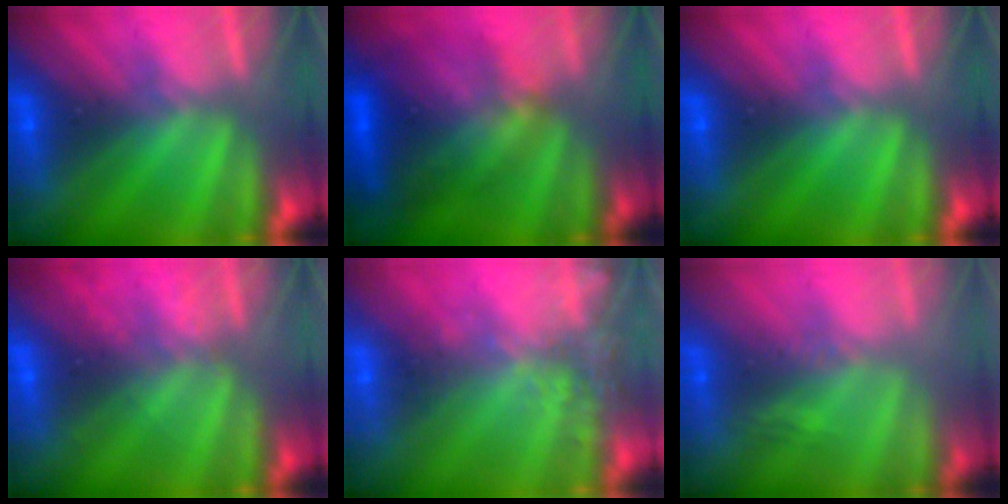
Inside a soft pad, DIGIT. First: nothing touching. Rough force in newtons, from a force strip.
{"total": 7.3}
{"total": 0.0}
{"total": 2.1}
{"total": 8.5}
{"total": 2.8}